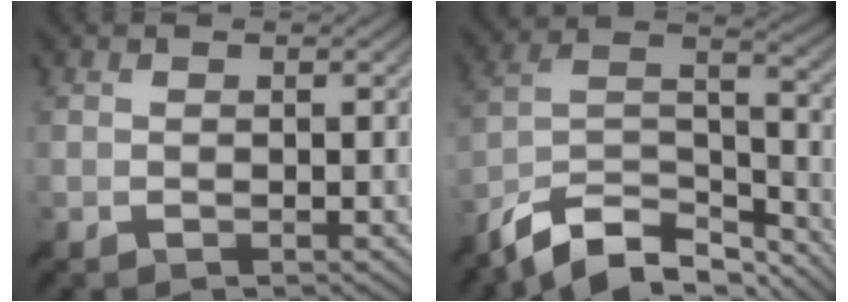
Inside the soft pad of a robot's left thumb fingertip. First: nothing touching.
{"total": 12.2, "force": [-9.3, 4.5, 6.5], "torque": [-0.141, 0.002, -0.169]}